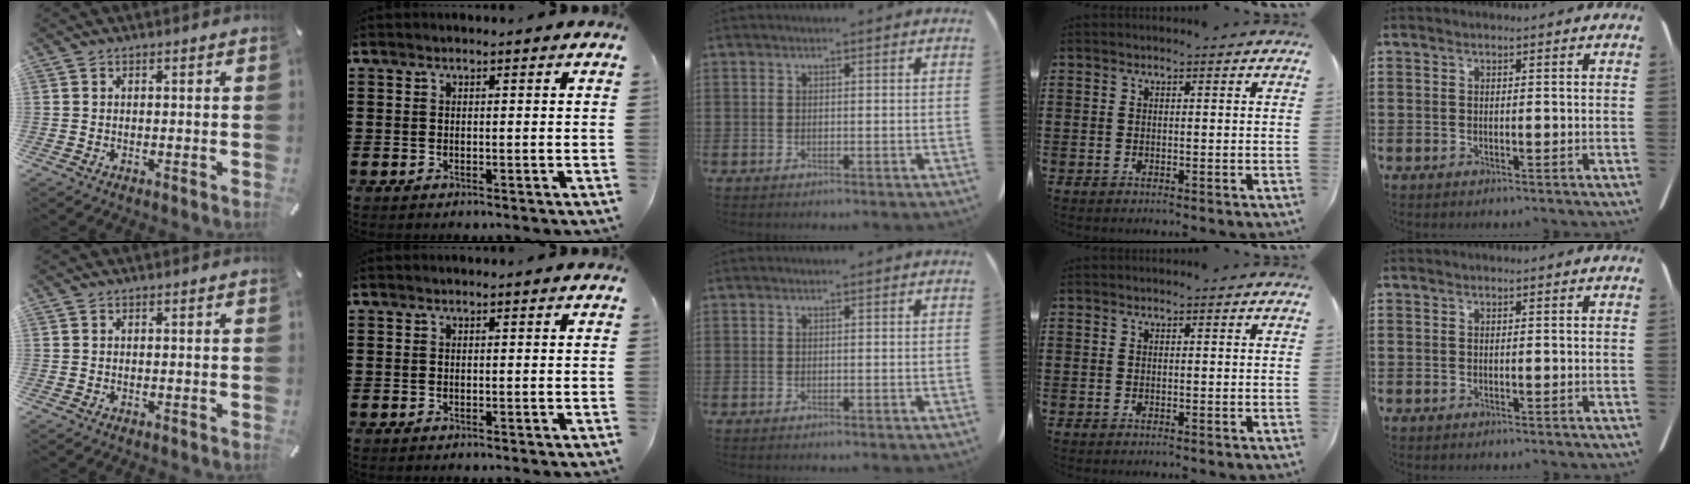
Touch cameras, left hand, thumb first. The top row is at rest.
{}